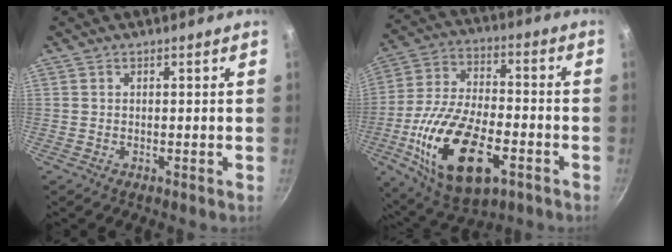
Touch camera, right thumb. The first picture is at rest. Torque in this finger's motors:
{"motor_torque": [0.27, 1.07, 1.76, -1.01, 0.60]}